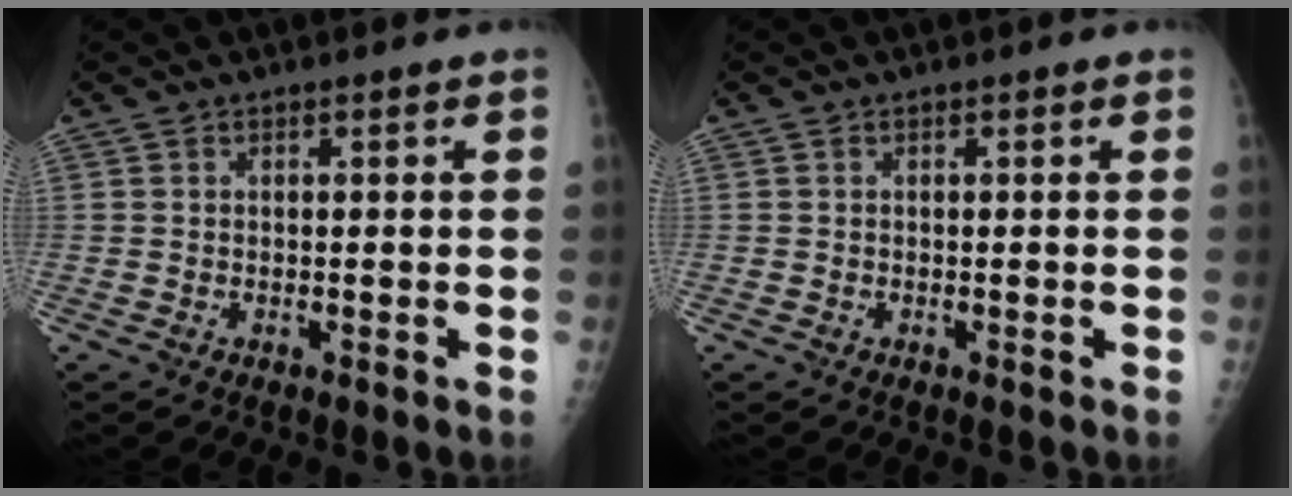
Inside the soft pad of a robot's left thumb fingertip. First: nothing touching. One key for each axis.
{"total": 0.0}